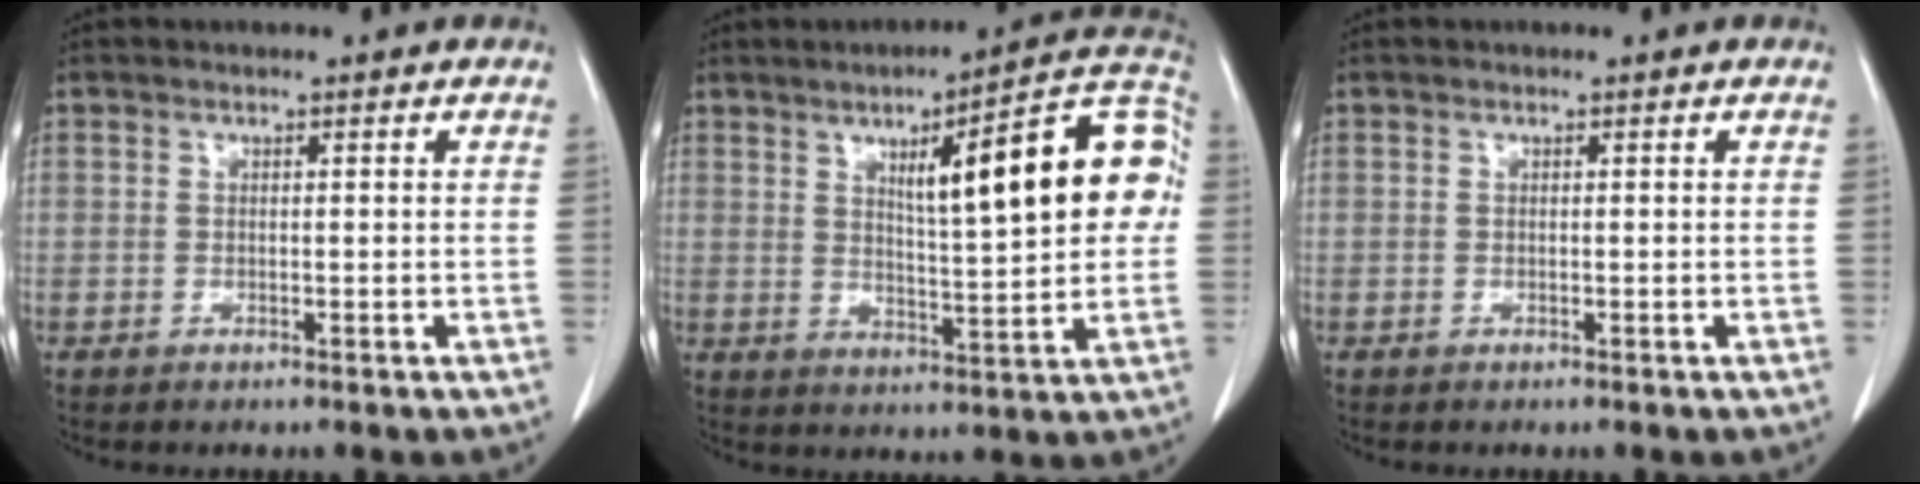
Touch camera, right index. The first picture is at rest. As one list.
[{"total": 17.3, "force": [3.7, 3.0, 16.6], "torque": [-0.220, 0.033, 0.050]}, {"total": 0.0}]